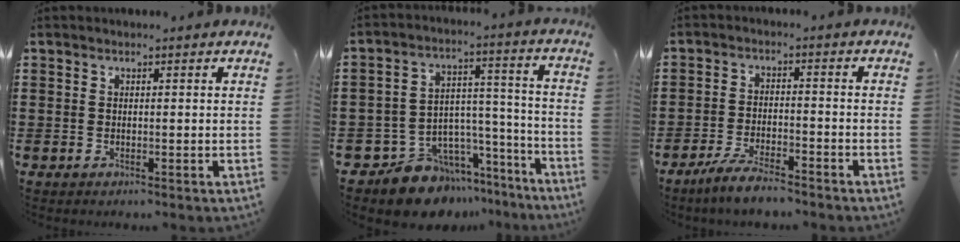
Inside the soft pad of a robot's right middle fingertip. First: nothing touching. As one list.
[{"total": 10.0, "force": [-8.7, 4.9, 1.1], "torque": [-0.028, 0.023, -0.161]}, {"total": 5.0, "force": [-4.4, 0.5, 2.3], "torque": [-0.051, -0.004, -0.086]}]